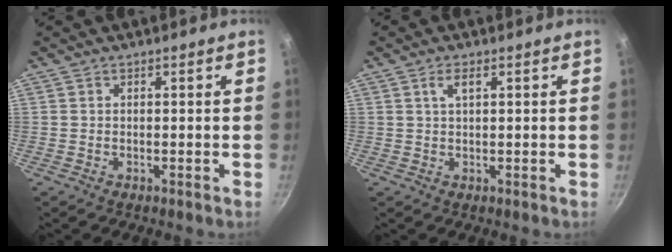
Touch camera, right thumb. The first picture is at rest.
{"total": 2.3, "force": [0.9, 0.8, 1.9], "torque": [-0.034, 0.002, 0.018]}